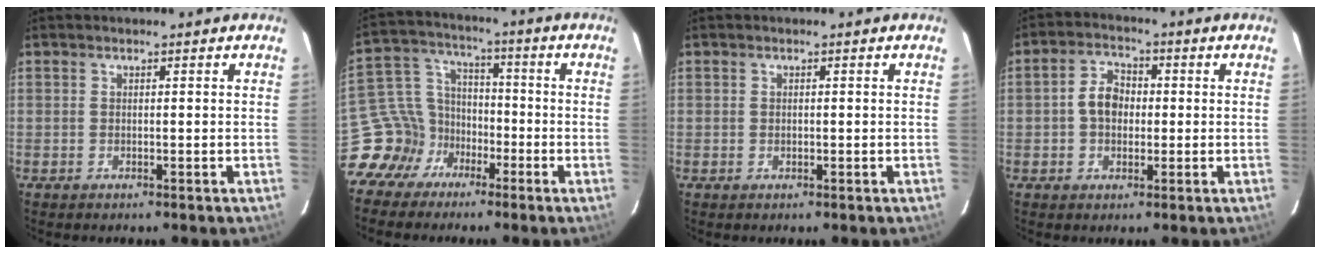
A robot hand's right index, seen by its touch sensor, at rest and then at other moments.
{"total": 10.3, "force": [-6.4, 7.8, 2.0], "torque": [-0.058, 0.040, -0.120]}
{"total": 0.8, "force": [0.0, 0.6, 0.4], "torque": [-0.007, 0.002, 0.000]}
{"total": 5.7, "force": [-0.2, 4.3, 3.7], "torque": [-0.070, 0.018, -0.003]}